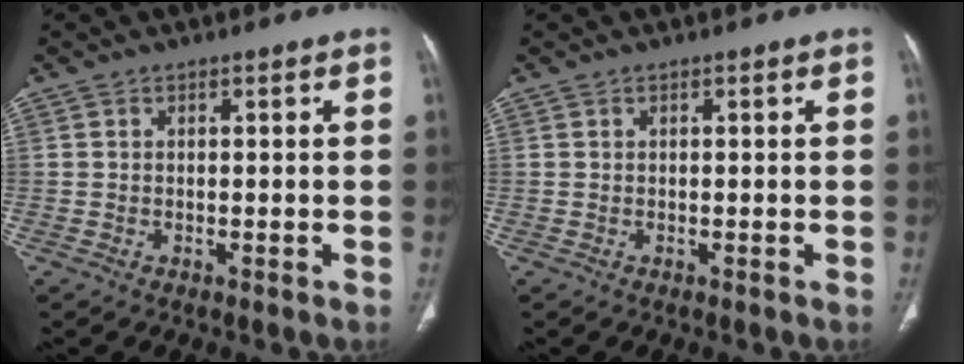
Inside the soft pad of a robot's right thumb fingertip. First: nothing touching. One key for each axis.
{"total": 0.0}